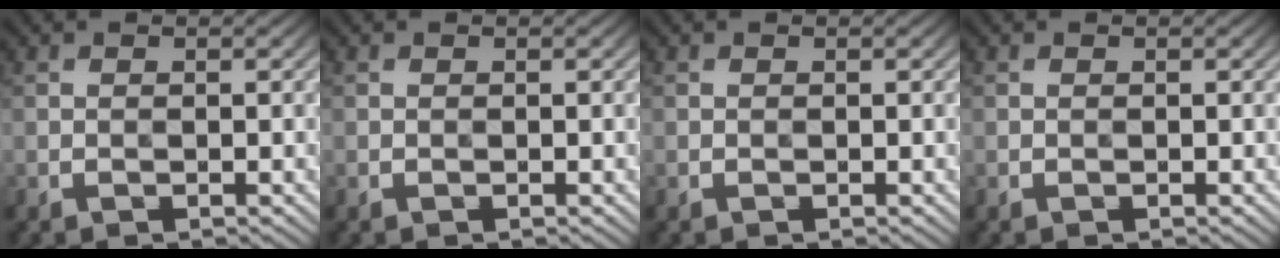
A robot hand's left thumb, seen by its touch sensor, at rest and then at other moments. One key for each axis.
{"total": 0.0}
{"total": 0.0}
{"total": 0.0}